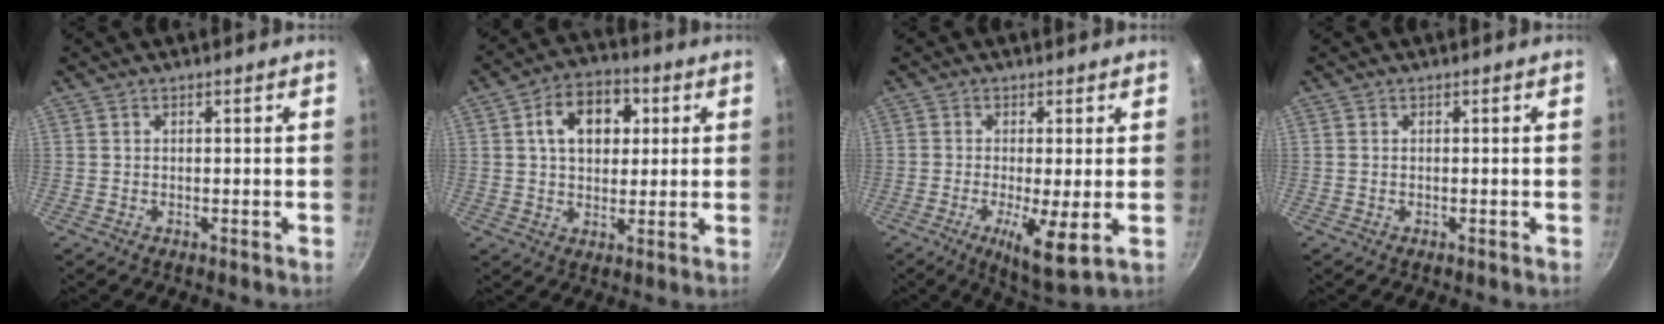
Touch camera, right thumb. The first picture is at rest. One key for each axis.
{"total": 11.4, "fx": 3.0, "fy": 7.9, "fz": 7.7, "tx": -0.089, "ty": 0.009, "tz": 0.036}
{"total": 8.0, "fx": -1.6, "fy": 1.5, "fz": 7.7, "tx": -0.138, "ty": -0.017, "tz": -0.021}
{"total": 0.0}